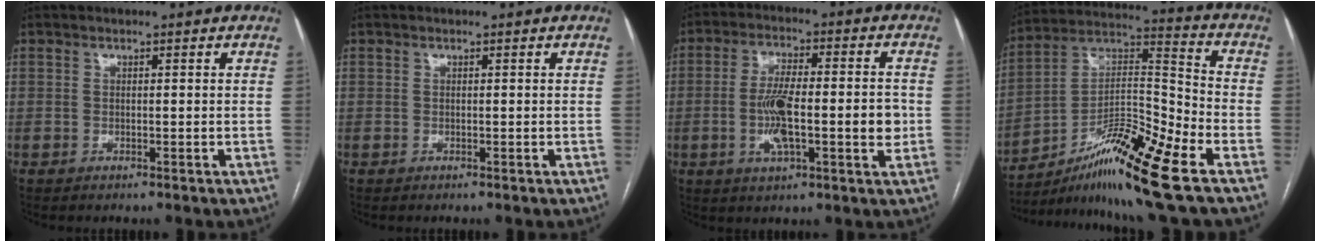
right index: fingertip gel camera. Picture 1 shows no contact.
{"total": 0.0}
{"total": 11.4, "force": [-1.6, 2.8, 10.9], "torque": [-0.193, 0.013, -0.025]}
{"total": 16.8, "force": [-10.5, 0.2, 13.1], "torque": [-0.244, 0.003, -0.176]}